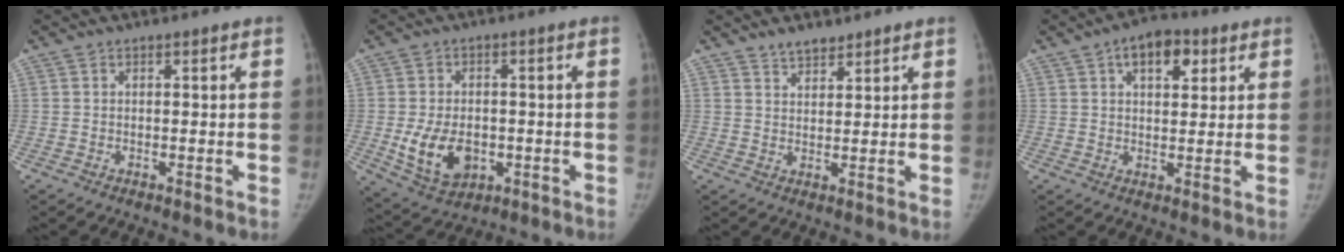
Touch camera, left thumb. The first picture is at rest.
{"total": 10.3, "force": [-2.1, 7.1, 7.1], "torque": [-0.111, 0.000, -0.021]}
{"total": 3.3, "force": [2.9, 1.4, 1.0], "torque": [-0.001, -0.020, 0.048]}
{"total": 8.3, "force": [3.8, 4.7, 5.8], "torque": [-0.059, -0.001, 0.051]}